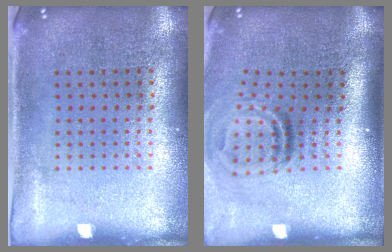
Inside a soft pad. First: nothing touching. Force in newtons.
{"total": 1.8, "press": 1.0, "slide": 1.5}